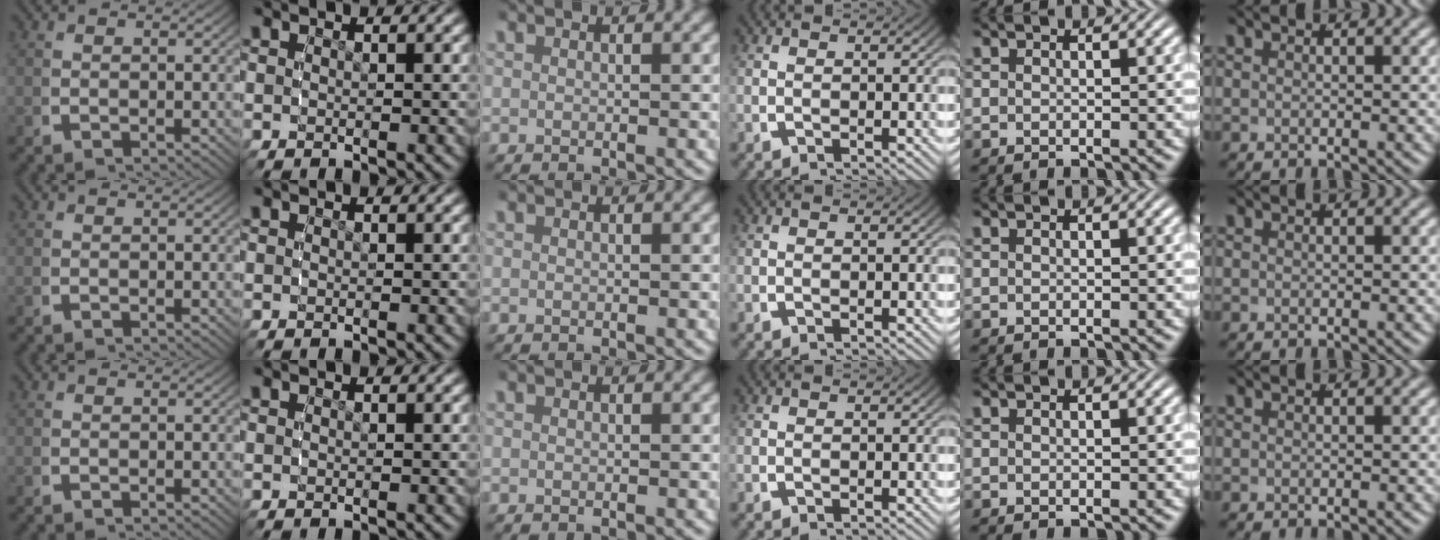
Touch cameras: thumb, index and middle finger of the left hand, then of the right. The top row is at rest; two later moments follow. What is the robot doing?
{"motion": "reach", "object": "jewelry box"}